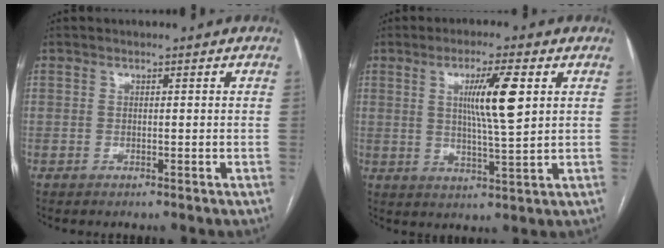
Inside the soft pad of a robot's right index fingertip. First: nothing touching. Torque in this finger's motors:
{"motor_torque": [0.70, 0.51, 0.21, 0.12]}